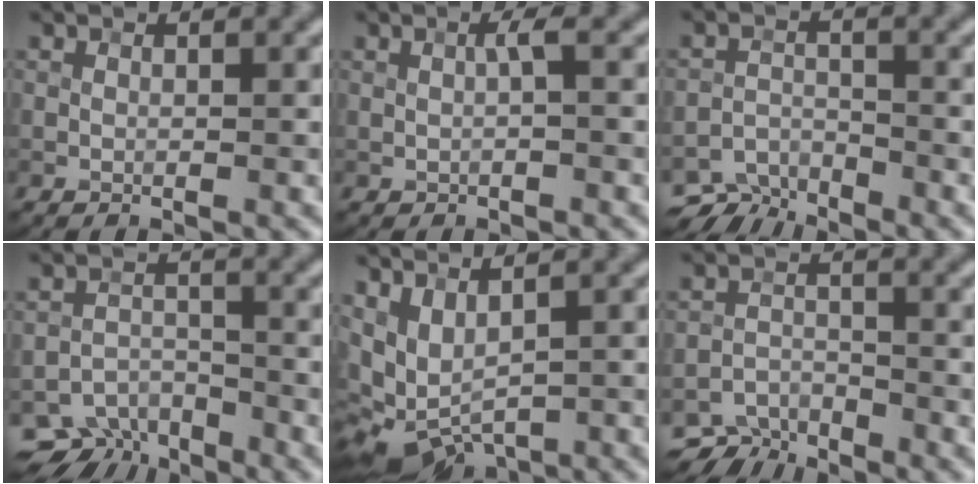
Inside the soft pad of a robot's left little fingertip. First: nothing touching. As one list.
[{"total": 1.1, "force": [0.1, 0.1, 1.1], "torque": [-0.024, 0.006, 0.003]}, {"total": 4.4, "force": [-4.1, 1.6, 0.6], "torque": [0.001, -0.007, -0.070]}, {"total": 5.4, "force": [-4.6, 2.7, 1.2], "torque": [-0.011, -0.011, -0.074]}, {"total": 5.4, "force": [-0.1, 2.9, 4.6], "torque": [-0.091, -0.019, 0.020]}, {"total": 4.0, "force": [-3.6, 1.6, 0.6], "torque": [0.001, -0.004, -0.064]}]